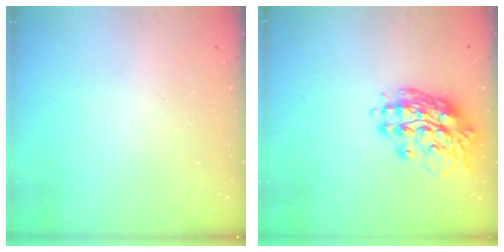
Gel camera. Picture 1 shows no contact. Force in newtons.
{"total": 15.6, "press": 15.3, "slide": 3.5}